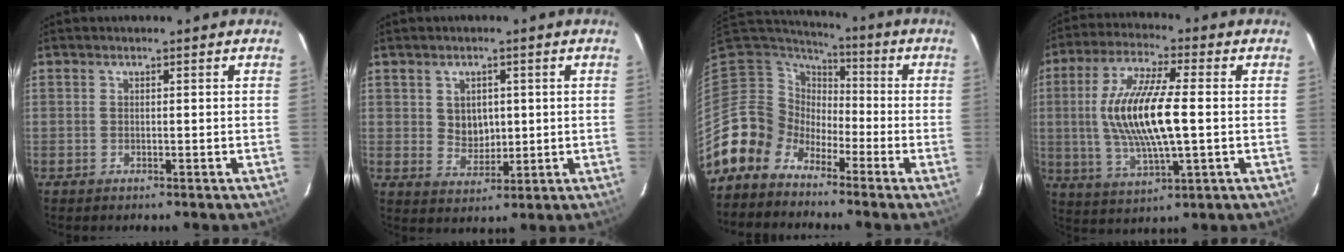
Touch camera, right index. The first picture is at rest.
{"total": 5.0, "force": [0.9, 4.1, 2.6], "torque": [-0.042, 0.004, 0.025]}
{"total": 8.2, "force": [-5.4, 6.2, -0.3], "torque": [-0.009, 0.039, -0.123]}
{"total": 15.5, "force": [0.2, 4.3, 14.9], "torque": [-0.292, 0.001, 0.006]}